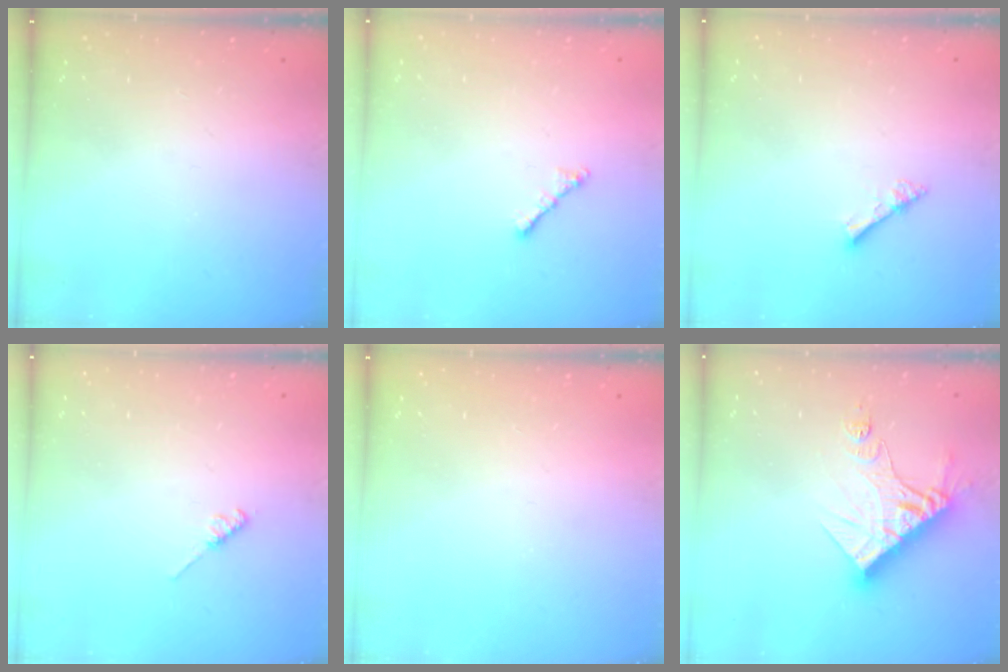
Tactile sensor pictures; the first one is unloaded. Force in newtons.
{"total": 2.1, "press": 2.0, "slide": 0.6}
{"total": 1.8, "press": 1.8, "slide": 0.1}
{"total": 2.6, "press": 2.5, "slide": 0.4}
{"total": 0.0}
{"total": 14.0, "press": 13.9, "slide": 1.7}